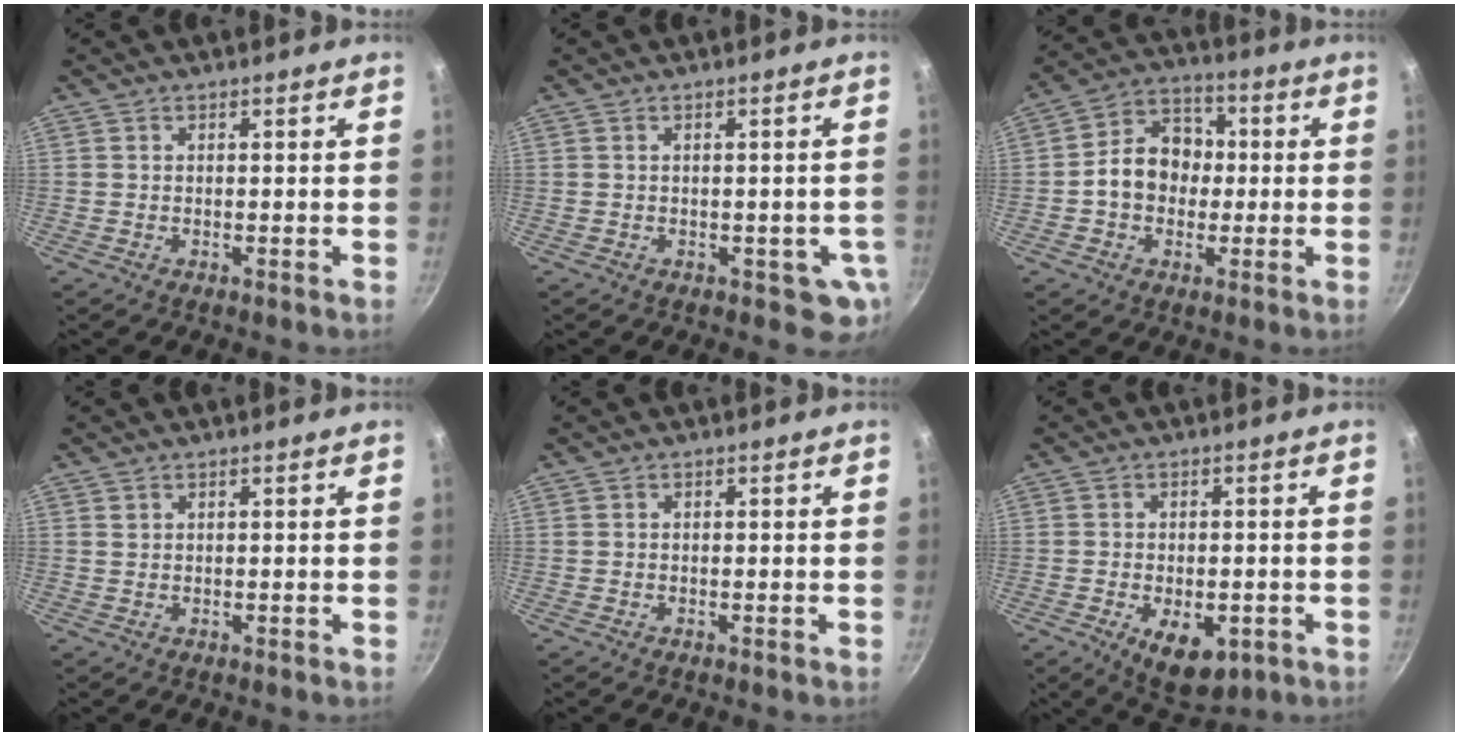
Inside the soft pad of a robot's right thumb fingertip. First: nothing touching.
{"total": 3.8, "force": [-0.7, 2.5, 2.8], "torque": [-0.013, 0.003, -0.004]}
{"total": 11.1, "force": [-0.5, 8.9, 6.5], "torque": [-0.065, 0.029, -0.024]}
{"total": 0.6, "force": [0.4, 0.5, 0.2], "torque": [-0.002, 0.001, 0.007]}
{"total": 0.0}
{"total": 9.1, "force": [-3.2, 5.0, 6.9], "torque": [-0.073, 0.004, -0.030]}